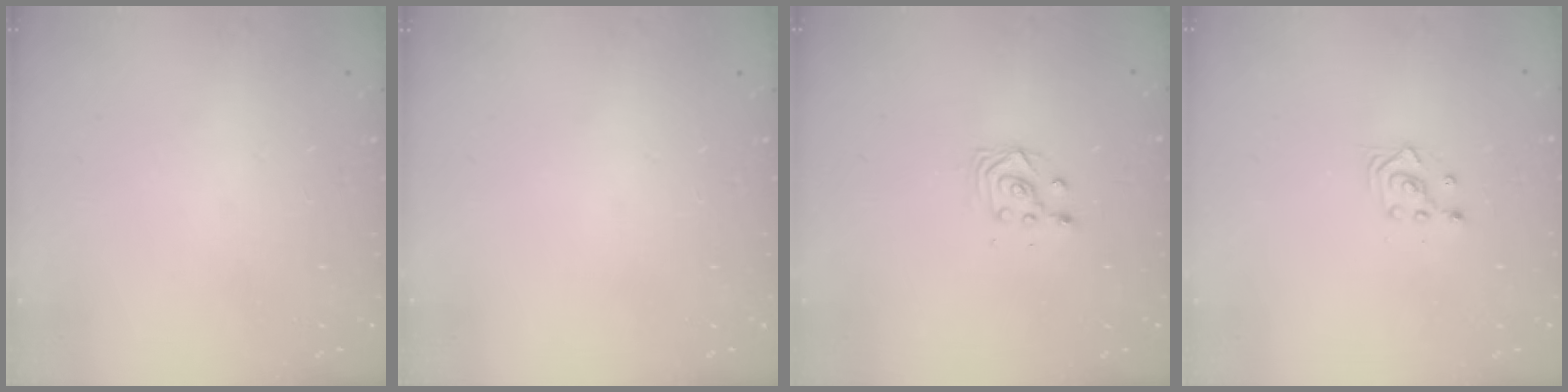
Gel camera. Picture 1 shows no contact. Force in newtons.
{"total": 0.0}
{"total": 2.9, "press": 2.9, "slide": 0.1}
{"total": 2.3, "press": 2.3, "slide": 0.3}